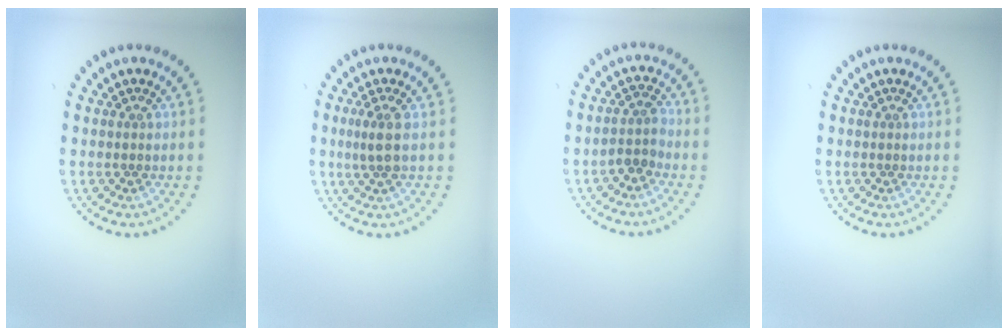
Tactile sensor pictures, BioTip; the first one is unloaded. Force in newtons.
{"total": 1.8, "press": 1.5, "slide": 1.0}
{"total": 2.0, "press": 1.6, "slide": 1.1}
{"total": 0.0}